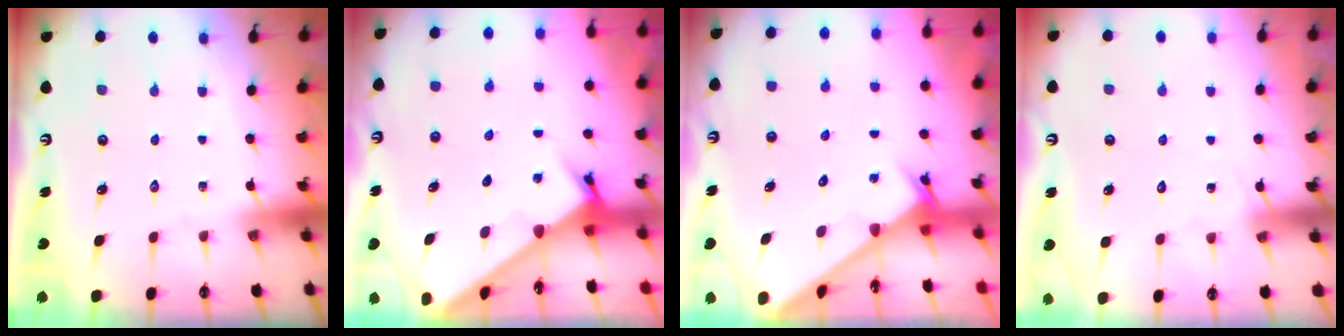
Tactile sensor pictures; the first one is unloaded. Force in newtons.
{"total": 2.5, "press": 2.5, "slide": 0.3}
{"total": 2.4, "press": 2.4, "slide": 0.2}
{"total": 6.1, "press": 6.1, "slide": 0.5}